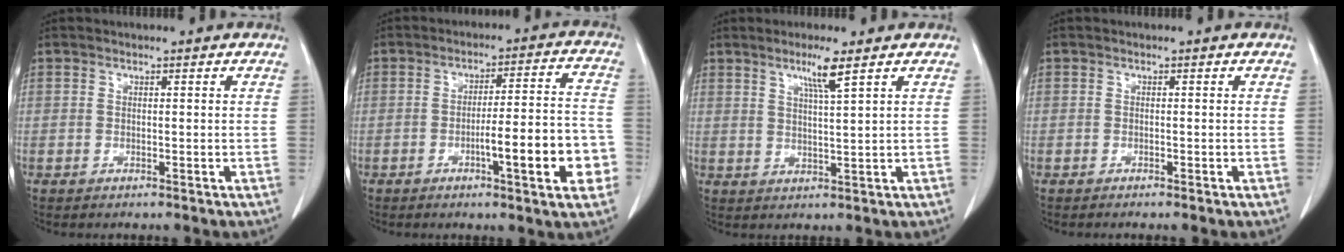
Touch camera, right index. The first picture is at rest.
{"total": 12.2, "force": [-4.0, 1.5, 11.4], "torque": [-0.151, 0.015, -0.053]}
{"total": 4.2, "force": [2.5, -0.6, 3.3], "torque": [-0.064, -0.006, 0.048]}
{"total": 0.6, "force": [-0.5, -0.1, 0.3], "torque": [-0.007, 0.000, -0.010]}